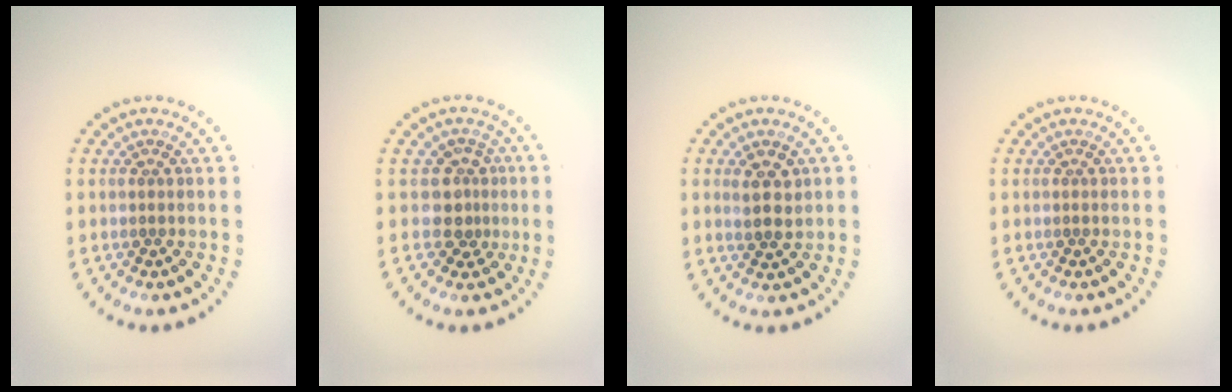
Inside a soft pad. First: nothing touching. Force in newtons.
{"total": 2.5, "press": 1.9, "slide": 1.7}
{"total": 2.3, "press": 2.2, "slide": 0.8}
{"total": 0.0}